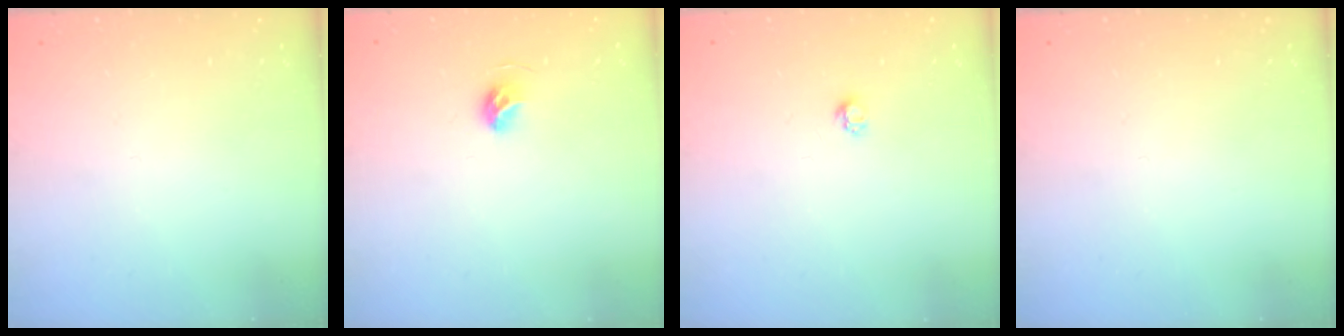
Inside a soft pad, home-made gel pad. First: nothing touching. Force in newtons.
{"total": 5.4, "press": 5.2, "slide": 1.2}
{"total": 2.7, "press": 2.7, "slide": 0.4}
{"total": 0.0}